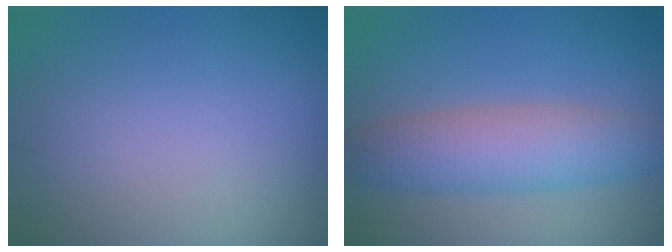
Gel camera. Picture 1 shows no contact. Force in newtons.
{"total": 5.5, "press": 5.5, "slide": 0.2}